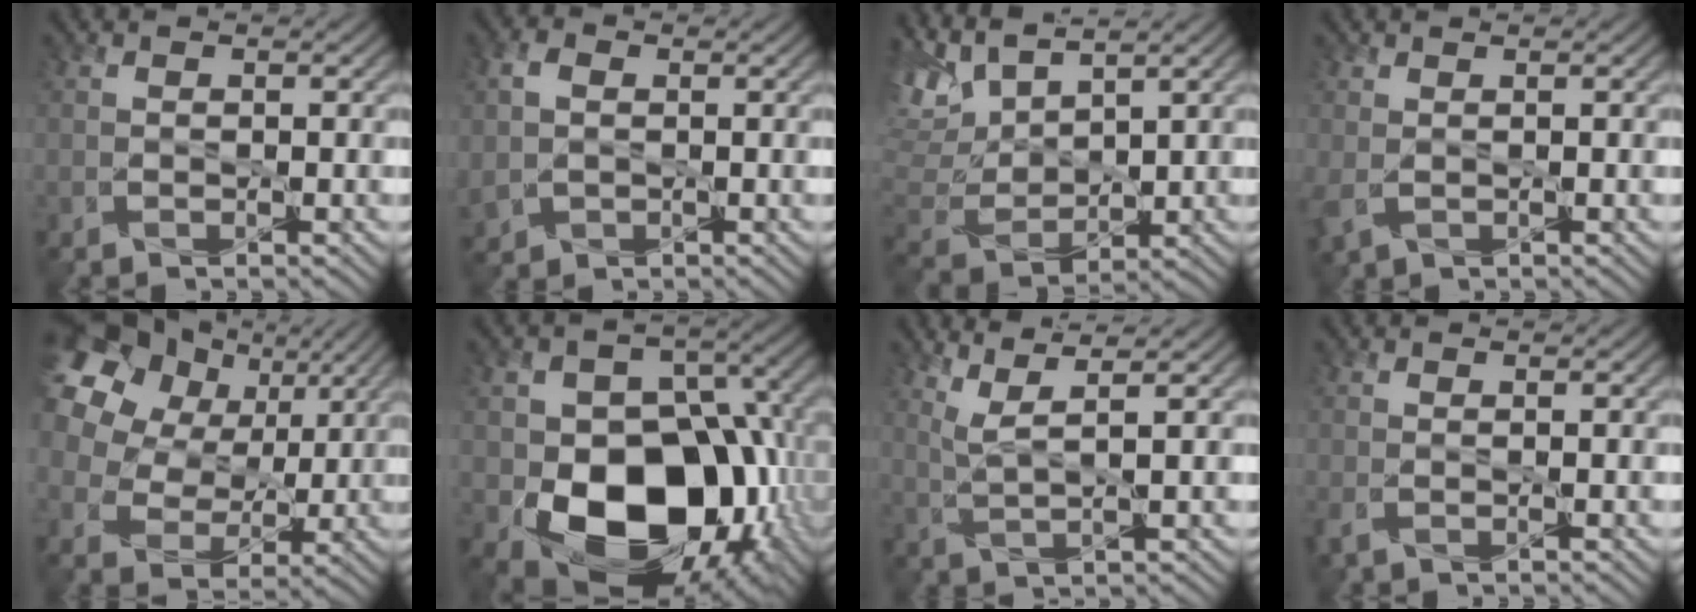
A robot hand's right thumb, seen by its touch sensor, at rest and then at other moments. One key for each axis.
{"total": 3.9, "fx": 0.4, "fy": 3.2, "fz": 2.2, "tx": -0.063, "ty": -0.003, "tz": 0.008}
{"total": 8.4, "fx": 6.2, "fy": 3.1, "fz": 4.8, "tx": -0.145, "ty": 0.013, "tz": 0.127}
{"total": 2.1, "fx": 0.3, "fy": 1.5, "fz": 1.5, "tx": -0.048, "ty": -0.006, "tz": 0.005}
{"total": 20.9, "fx": 10.4, "fy": 14.9, "fz": 10.5, "tx": -0.301, "ty": 0.065, "tz": 0.196}
{"total": 16.2, "fx": -4.1, "fy": 11.6, "fz": 10.5, "tx": -0.145, "ty": -0.037, "tz": -0.065}
{"total": 4.1, "fx": 2.6, "fy": 0.6, "fz": 3.1, "tx": -0.067, "ty": 0.004, "tz": 0.058}
{"total": 1.1, "fx": -0.3, "fy": 0.3, "fz": 1.0, "tx": -0.027, "ty": -0.004, "tz": -0.007}